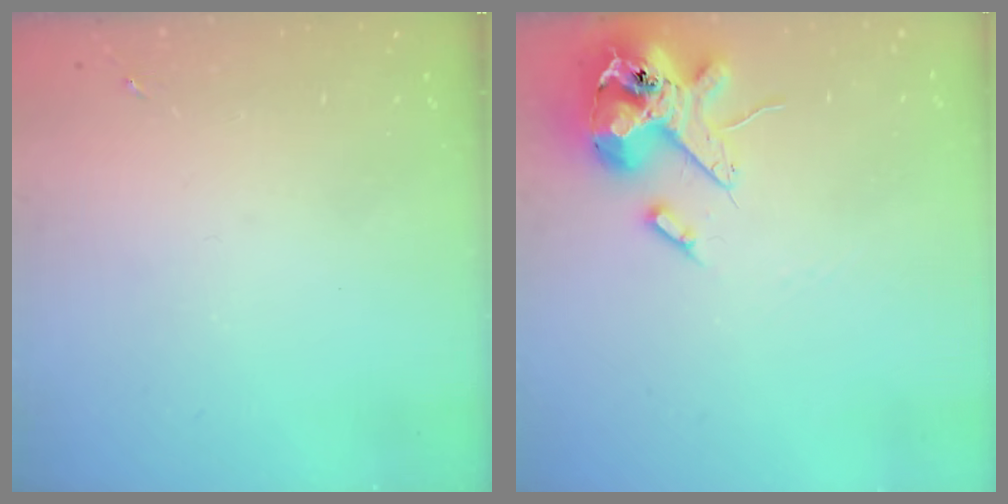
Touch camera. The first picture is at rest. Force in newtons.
{"total": 13.7, "press": 13.5, "slide": 2.3}